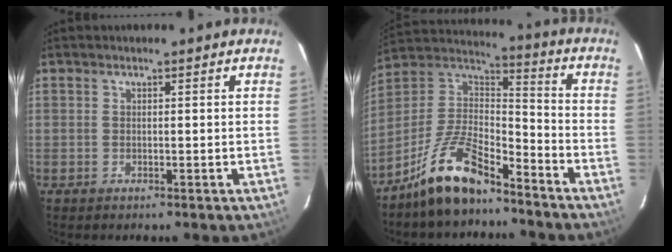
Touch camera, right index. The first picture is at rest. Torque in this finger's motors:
{"motor_torque": [1.06, -1.08, 0.67, 0.14]}